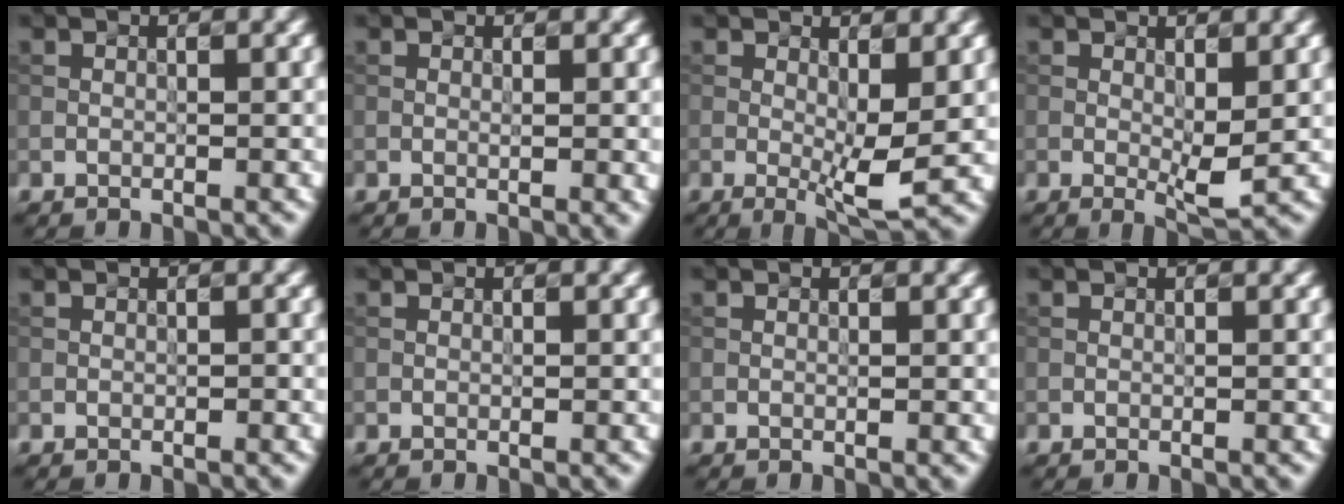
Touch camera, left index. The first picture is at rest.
{"total": 1.3, "force": [0.0, 0.3, 1.3], "torque": [-0.017, 0.002, 0.001]}
{"total": 4.6, "force": [0.1, 0.9, 4.5], "torque": [-0.076, -0.012, 0.007]}
{"total": 2.4, "force": [0.3, 0.5, 2.3], "torque": [-0.044, -0.006, 0.009]}
{"total": 0.0}
{"total": 0.0}
{"total": 0.5, "force": [0.0, 0.1, 0.5], "torque": [-0.007, 0.001, -0.001]}
{"total": 0.0}